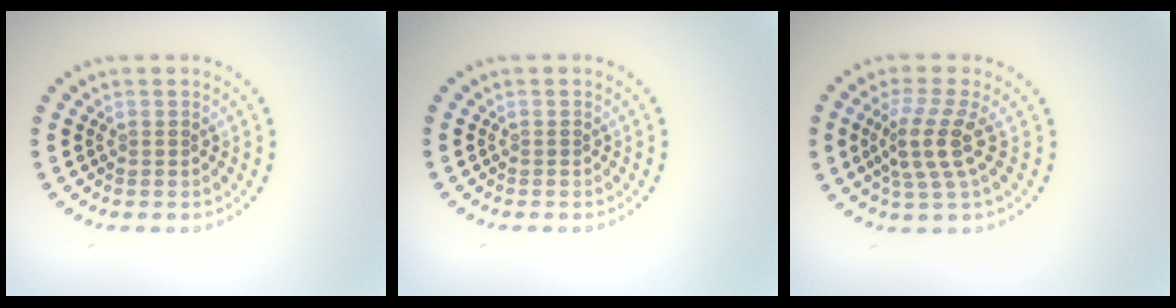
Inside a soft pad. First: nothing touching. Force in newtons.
{"total": 0.0}
{"total": 3.6, "press": 2.9, "slide": 2.0}